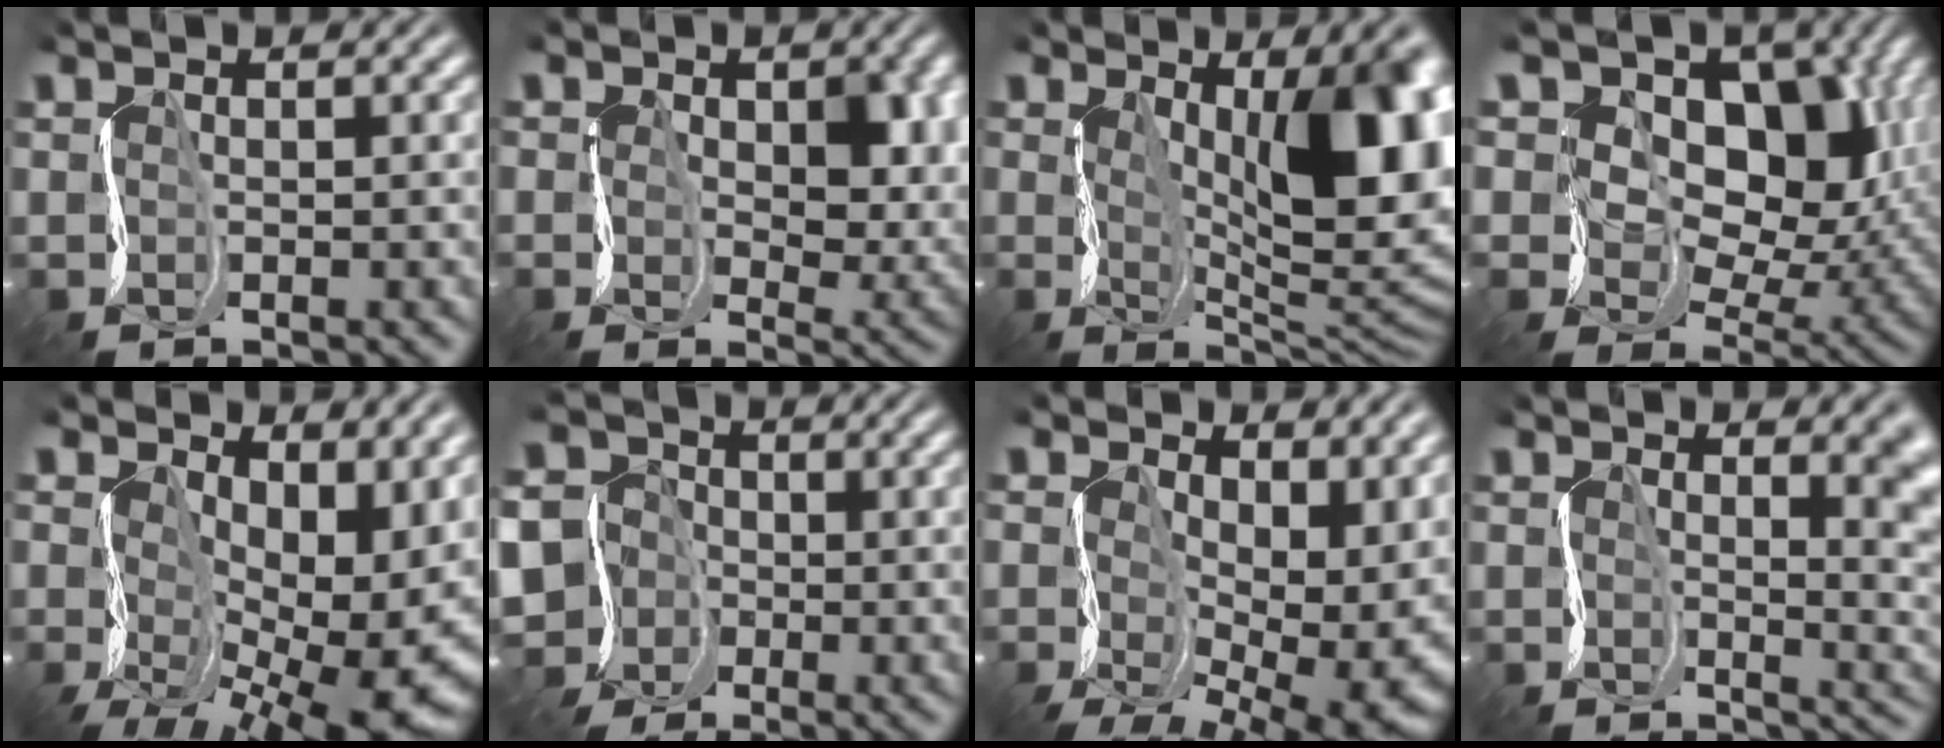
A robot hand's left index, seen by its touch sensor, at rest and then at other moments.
{"total": 4.3, "force": [0.9, 3.0, 2.9], "torque": [-0.046, -0.022, 0.010]}
{"total": 10.5, "force": [1.7, 3.6, 9.7], "torque": [-0.103, -0.010, 0.018]}
{"total": 12.2, "force": [4.3, 8.0, 8.1], "torque": [-0.116, 0.019, 0.047]}
{"total": 12.4, "force": [-1.4, 6.5, 10.5], "torque": [-0.142, -0.037, -0.014]}
{"total": 8.5, "force": [-4.3, 7.0, 2.0], "torque": [-0.051, -0.009, -0.114]}
{"total": 10.7, "force": [-0.2, 6.1, 8.8], "torque": [-0.129, -0.040, 0.008]}
{"total": 6.1, "force": [2.5, 2.2, 5.2], "torque": [-0.041, 0.006, 0.028]}